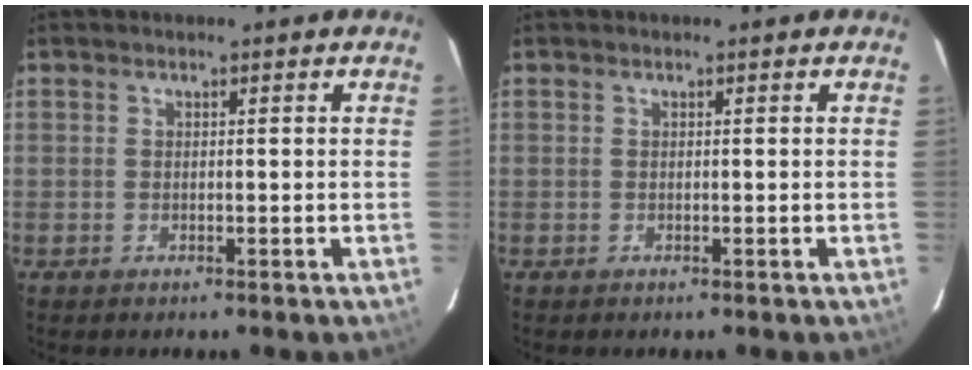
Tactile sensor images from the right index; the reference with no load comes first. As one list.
[{"total": 0.0}]